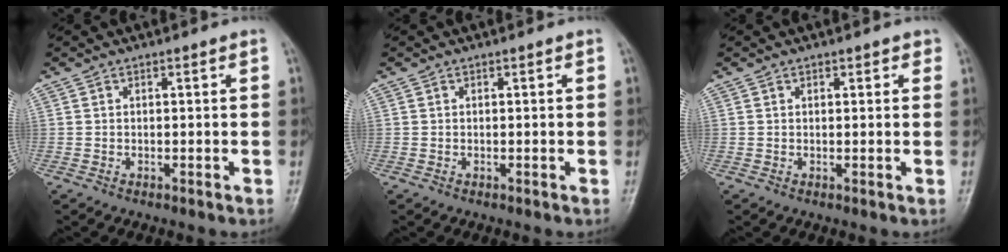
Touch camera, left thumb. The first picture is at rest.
{"total": 0.0}
{"total": 1.3, "force": [0.8, 0.8, 0.5], "torque": [0.007, -0.003, 0.006]}